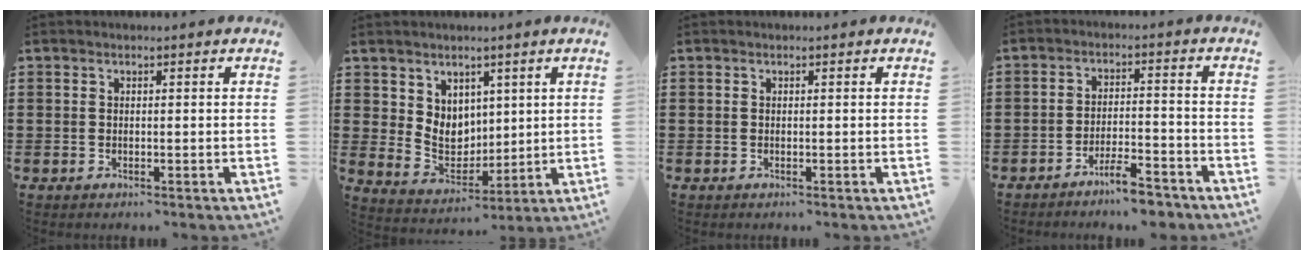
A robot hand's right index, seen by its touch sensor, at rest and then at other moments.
{"total": 5.9, "force": [3.0, 4.9, 1.3], "torque": [-0.043, -0.007, 0.059]}
{"total": 0.0}
{"total": 5.6, "force": [-5.0, 0.5, 2.5], "torque": [-0.047, 0.000, -0.095]}